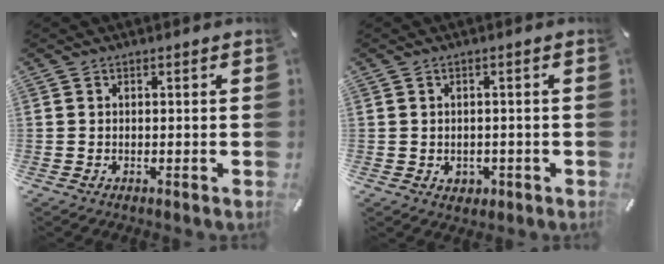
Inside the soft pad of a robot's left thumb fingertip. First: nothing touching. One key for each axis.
{"total": 2.5, "fx": -0.6, "fy": 2.3, "fz": 0.9, "tx": -0.009, "ty": 0.000, "tz": -0.013}